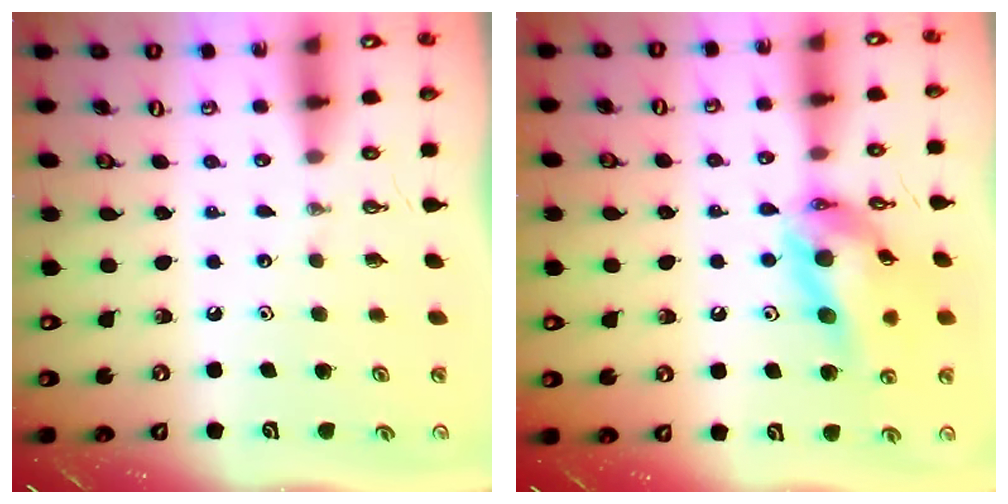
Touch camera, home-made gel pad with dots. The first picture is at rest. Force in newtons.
{"total": 16.2, "press": 16.1, "slide": 1.8}